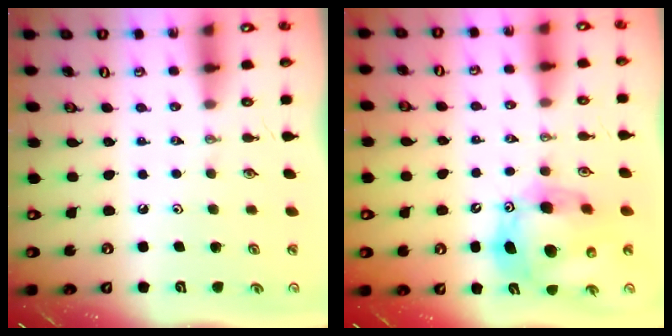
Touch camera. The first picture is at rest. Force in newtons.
{"total": 15.6, "press": 15.3, "slide": 2.5}